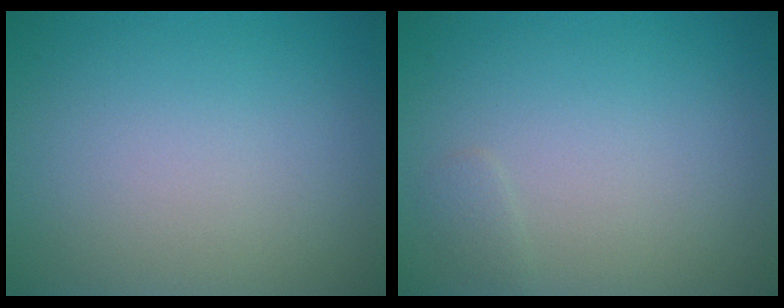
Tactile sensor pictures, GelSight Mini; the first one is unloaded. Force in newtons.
{"total": 0.6, "press": 0.6, "slide": 0.0}